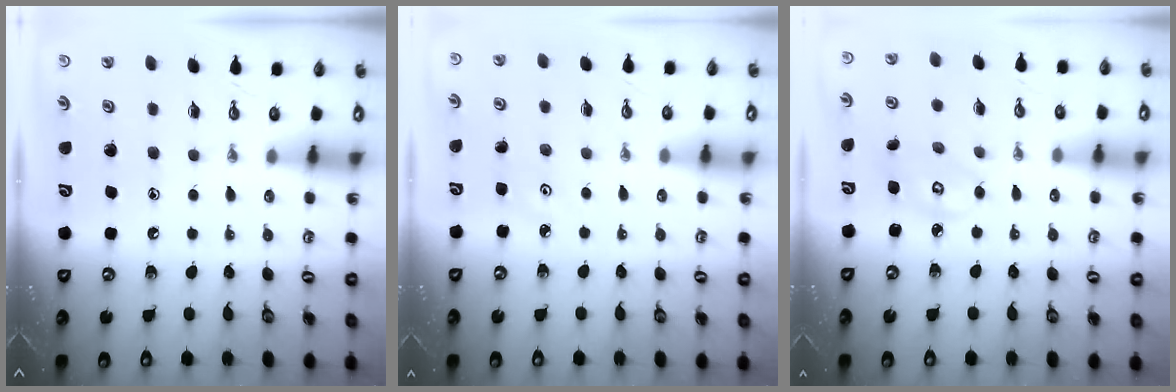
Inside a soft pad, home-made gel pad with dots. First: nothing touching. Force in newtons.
{"total": 2.1, "press": 2.1, "slide": 0.3}
{"total": 4.5, "press": 4.4, "slide": 0.2}